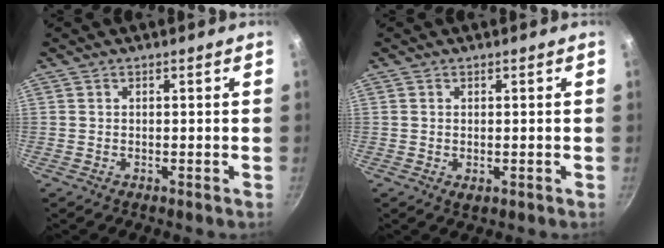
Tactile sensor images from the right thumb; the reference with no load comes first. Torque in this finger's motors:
{"motor_torque": [-0.30, 0.19, -0.16, 0.01, -0.02]}